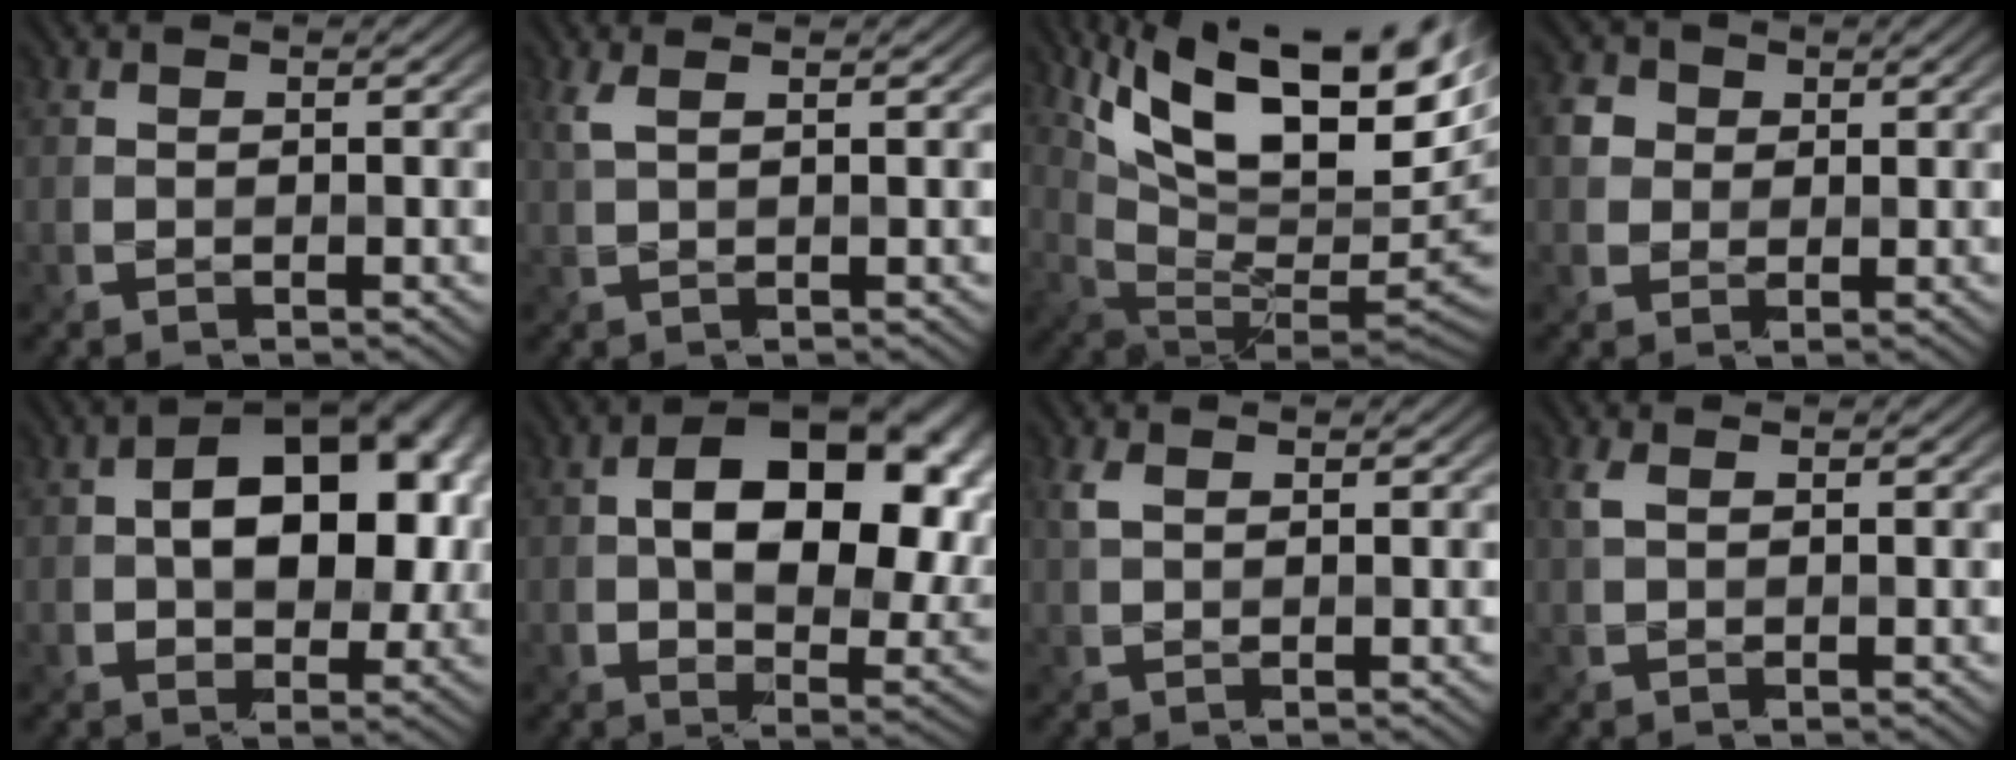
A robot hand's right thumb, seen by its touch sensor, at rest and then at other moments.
{"total": 2.2, "force": [1.0, 0.6, 1.9], "torque": [-0.035, 0.007, 0.020]}
{"total": 18.8, "force": [8.1, 7.8, 15.1], "torque": [-0.235, 0.026, 0.137]}
{"total": 3.0, "force": [0.6, 2.8, 0.9], "torque": [-0.032, 0.003, 0.012]}
{"total": 13.2, "force": [1.3, 8.4, 10.1], "torque": [-0.124, 0.022, 0.015]}
{"total": 15.3, "force": [2.6, 9.3, 11.9], "torque": [-0.165, -0.001, 0.050]}
{"total": 1.7, "force": [0.8, 0.8, 1.3], "torque": [-0.039, 0.002, 0.017]}
{"total": 1.7, "force": [0.7, 0.6, 1.4], "torque": [-0.038, 0.004, 0.013]}